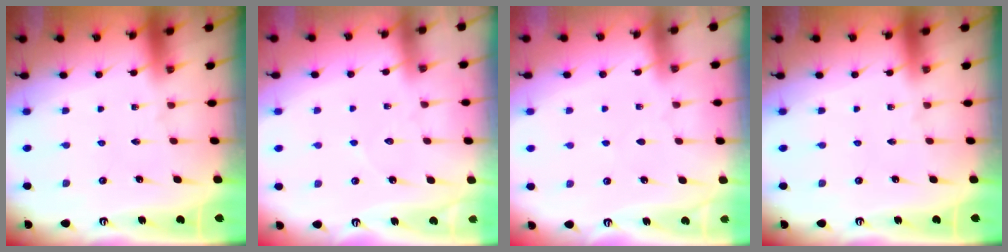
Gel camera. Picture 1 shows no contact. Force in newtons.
{"total": 2.9, "press": 2.9, "slide": 0.2}
{"total": 2.8, "press": 2.8, "slide": 0.4}
{"total": 0.0}